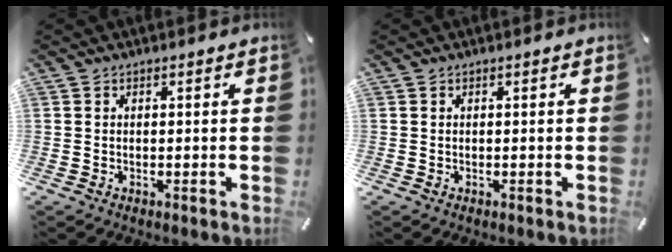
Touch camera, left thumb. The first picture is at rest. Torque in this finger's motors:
{"motor_torque": [-0.04, 0.03, -0.01, 0.04, 0.00]}